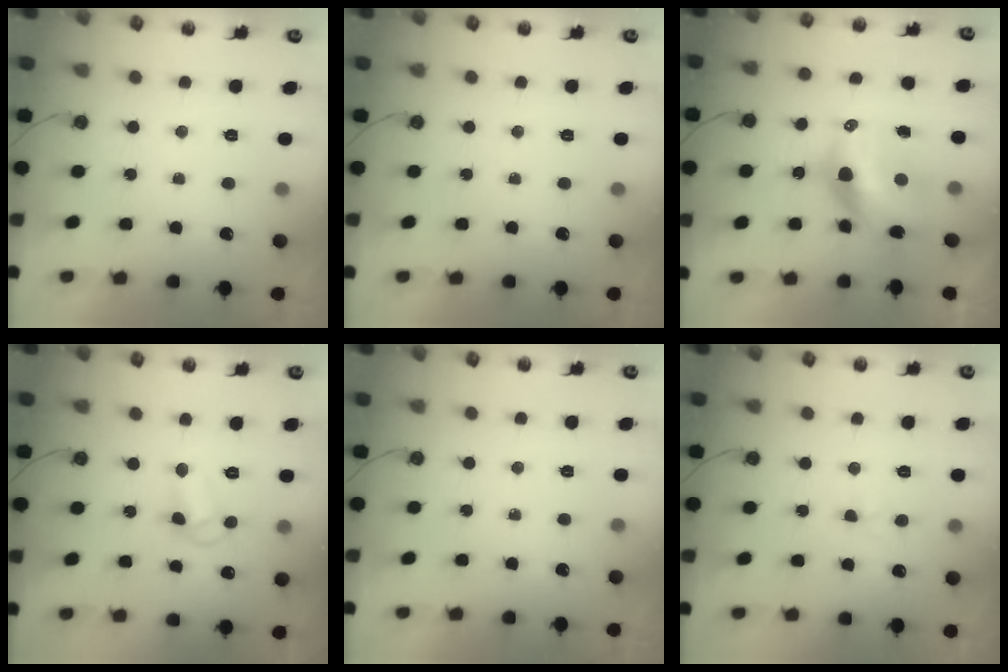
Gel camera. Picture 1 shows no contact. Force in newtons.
{"total": 0.0}
{"total": 12.8, "press": 12.8, "slide": 1.2}
{"total": 8.0, "press": 7.9, "slide": 0.5}
{"total": 0.0}
{"total": 2.8, "press": 2.7, "slide": 0.5}